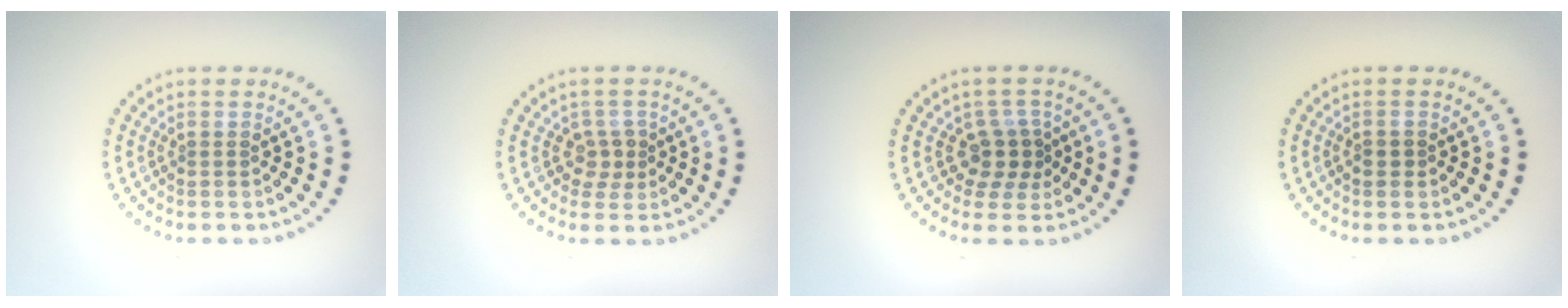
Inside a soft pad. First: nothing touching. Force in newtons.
{"total": 1.8, "press": 1.5, "slide": 1.0}
{"total": 2.6, "press": 2.0, "slide": 1.7}
{"total": 1.0, "press": 1.0, "slide": 0.3}